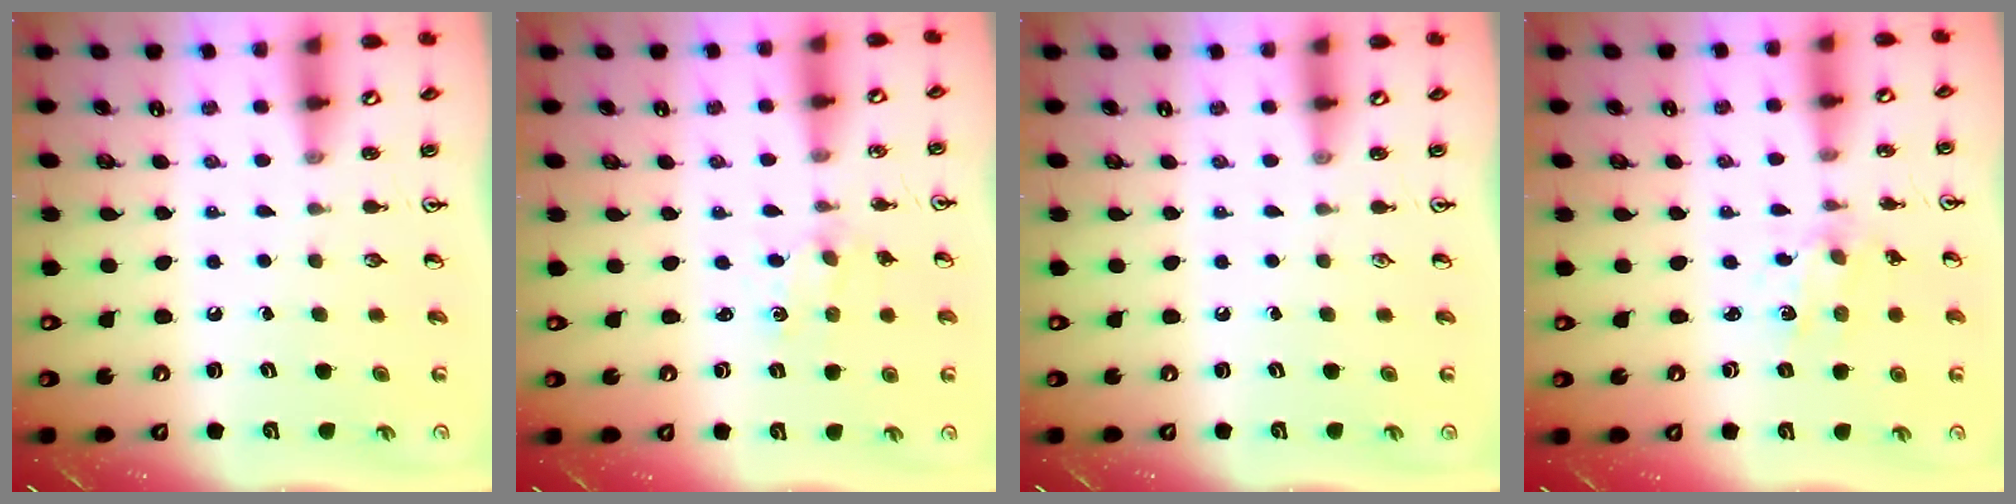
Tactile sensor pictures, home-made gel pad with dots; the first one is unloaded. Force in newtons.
{"total": 1.1, "press": 1.1, "slide": 0.4}
{"total": 0.0}
{"total": 1.7, "press": 1.6, "slide": 0.2}